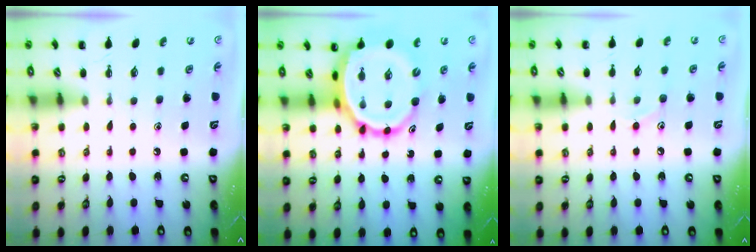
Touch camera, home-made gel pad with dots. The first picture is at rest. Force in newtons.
{"total": 13.2, "press": 12.7, "slide": 3.7}
{"total": 6.3, "press": 5.9, "slide": 2.1}